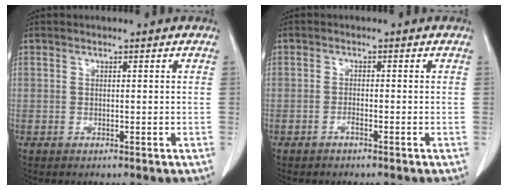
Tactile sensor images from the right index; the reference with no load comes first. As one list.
[{"total": 0.9, "force": [-0.7, 0.1, 0.6], "torque": [-0.012, 0.002, -0.014]}]